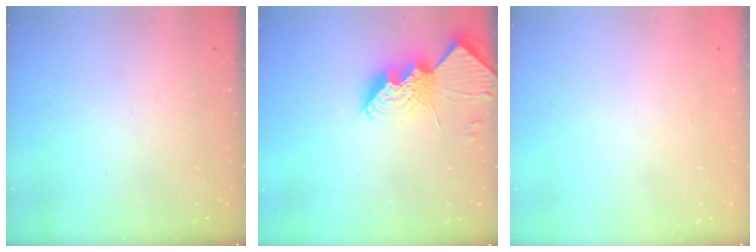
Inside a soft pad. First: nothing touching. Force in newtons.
{"total": 11.8, "press": 11.8, "slide": 1.0}
{"total": 0.0}